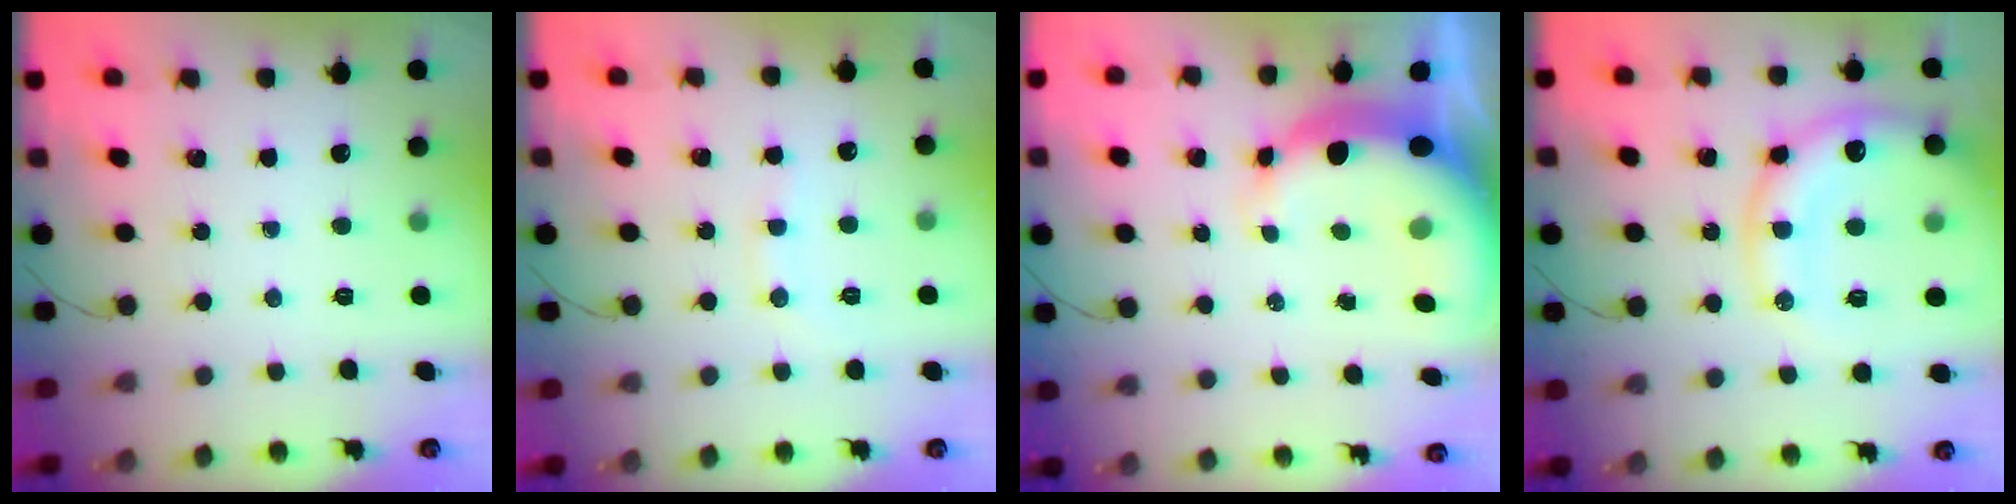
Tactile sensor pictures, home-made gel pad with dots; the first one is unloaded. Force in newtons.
{"total": 7.6, "press": 7.5, "slide": 1.1}
{"total": 10.1, "press": 9.8, "slide": 2.6}
{"total": 17.4, "press": 17.2, "slide": 2.8}